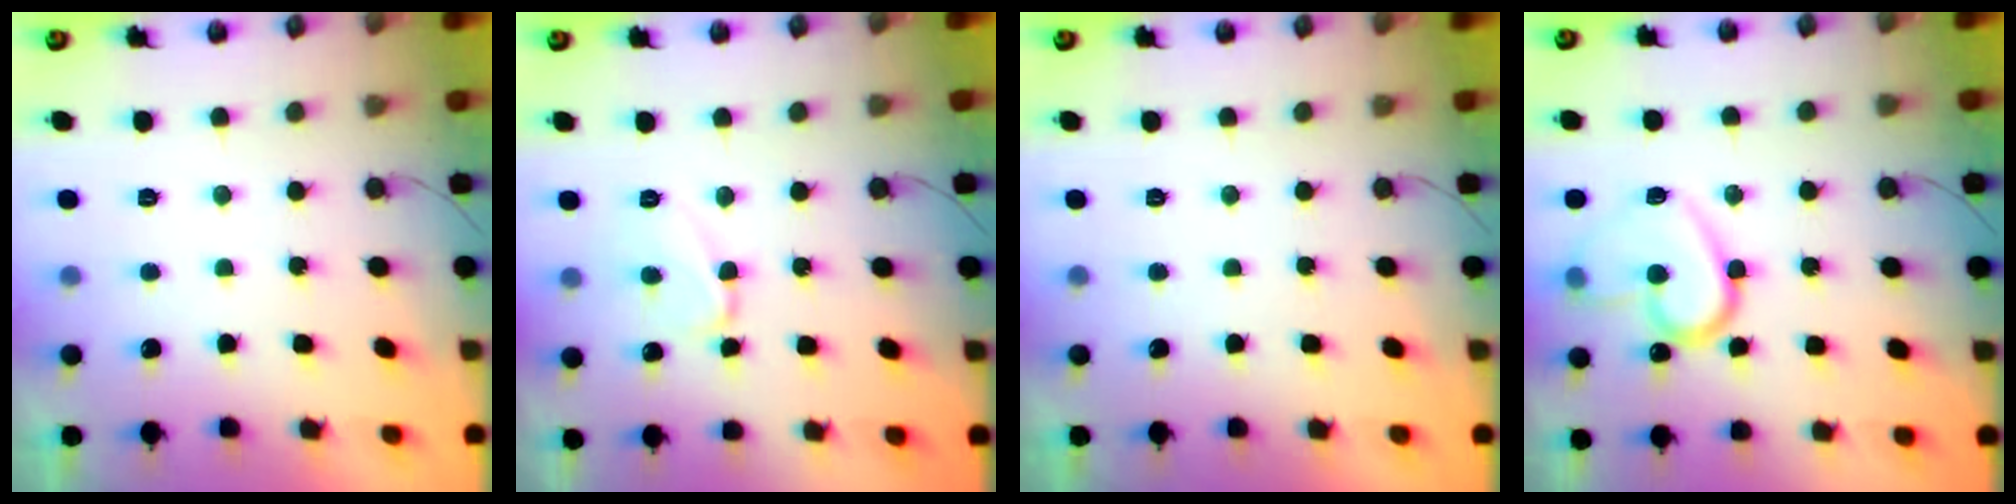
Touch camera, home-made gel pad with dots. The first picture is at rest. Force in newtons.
{"total": 7.2, "press": 7.2, "slide": 0.7}
{"total": 0.0}
{"total": 15.0, "press": 14.9, "slide": 1.4}